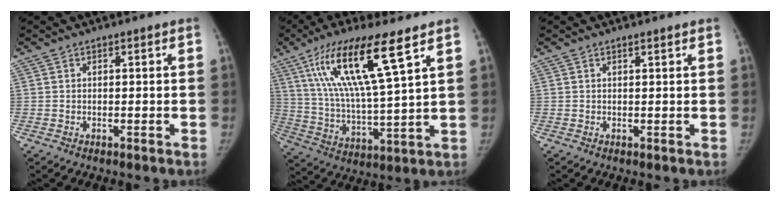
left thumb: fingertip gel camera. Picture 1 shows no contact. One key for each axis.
{"total": 18.6, "fx": 9.4, "fy": 3.0, "fz": 15.8, "tx": -0.303, "ty": -0.036, "tz": 0.176}
{"total": 0.8, "fx": 0.7, "fy": 0.1, "fz": 0.4, "tx": -0.006, "ty": -0.004, "tz": 0.013}